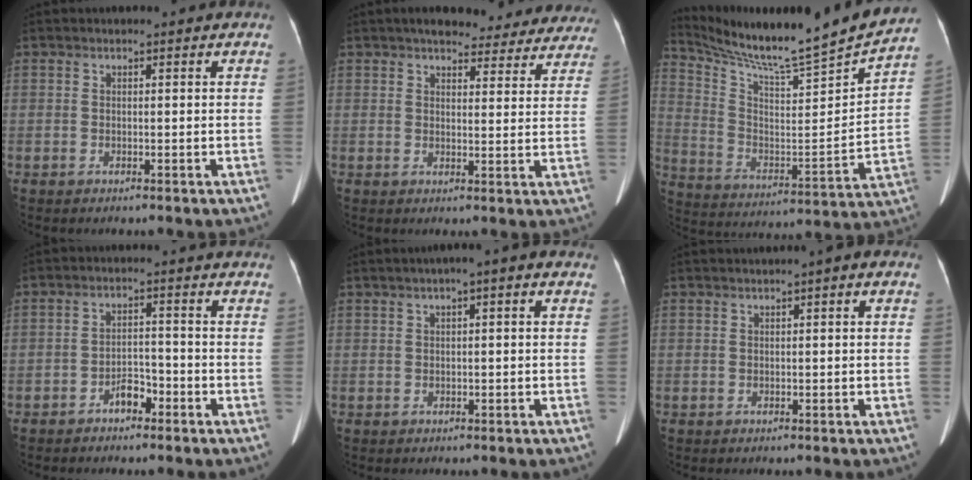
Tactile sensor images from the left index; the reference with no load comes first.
{"total": 18.1, "force": [16.2, 5.6, 5.8], "torque": [-0.050, 0.008, 0.178]}
{"total": 22.0, "force": [20.3, -1.3, 8.4], "torque": [-0.163, -0.069, 0.309]}
{"total": 3.4, "force": [-2.5, 1.4, 1.7], "torque": [-0.028, 0.004, -0.043]}
{"total": 3.0, "force": [0.7, 0.5, 2.8], "torque": [-0.039, 0.016, 0.009]}
{"total": 1.4, "force": [0.3, 0.4, 1.3], "torque": [-0.017, 0.013, 0.002]}